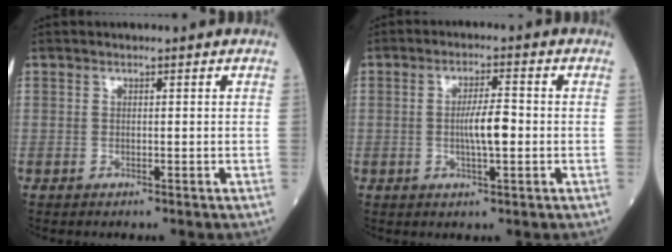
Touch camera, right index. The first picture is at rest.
{"total": 4.9, "force": [-0.5, 0.7, 4.8], "torque": [-0.089, 0.001, -0.009]}